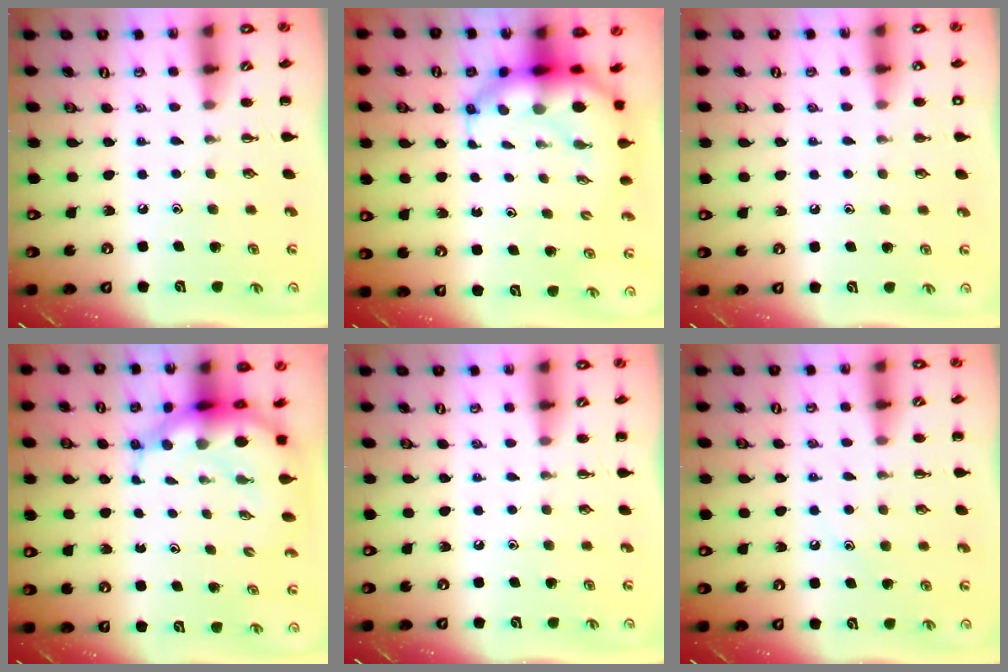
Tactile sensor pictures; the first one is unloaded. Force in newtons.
{"total": 8.2, "press": 7.9, "slide": 2.3}
{"total": 1.4, "press": 1.4, "slide": 0.1}
{"total": 9.2, "press": 8.8, "slide": 2.8}
{"total": 0.0}
{"total": 7.4, "press": 7.3, "slide": 0.9}